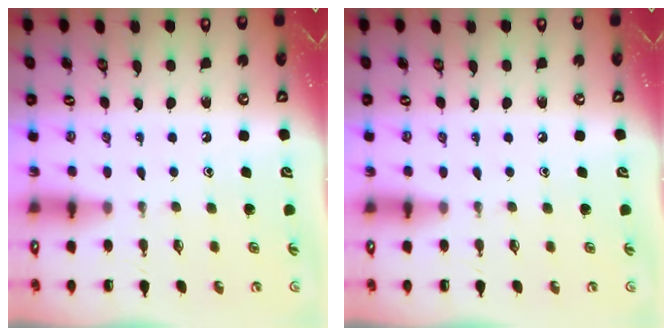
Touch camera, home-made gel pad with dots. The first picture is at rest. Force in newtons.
{"total": 0.0}